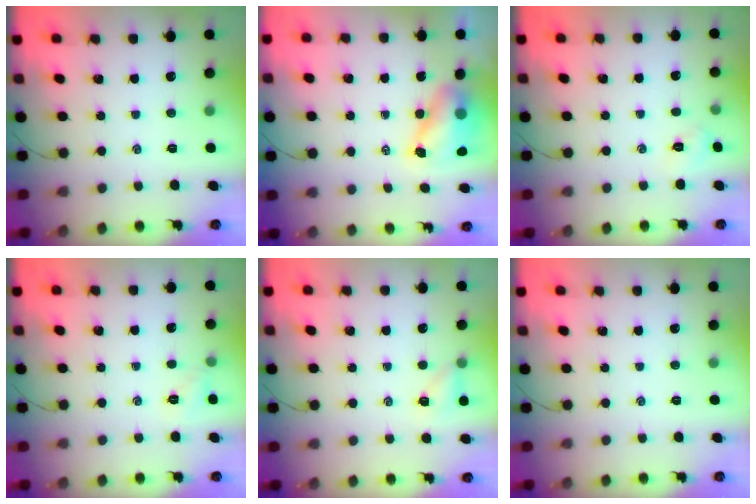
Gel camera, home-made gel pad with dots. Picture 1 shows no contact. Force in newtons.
{"total": 7.8, "press": 7.7, "slide": 1.4}
{"total": 3.1, "press": 2.9, "slide": 1.0}
{"total": 5.6, "press": 5.4, "slide": 1.7}
{"total": 4.0, "press": 3.9, "slide": 1.0}
{"total": 0.0}